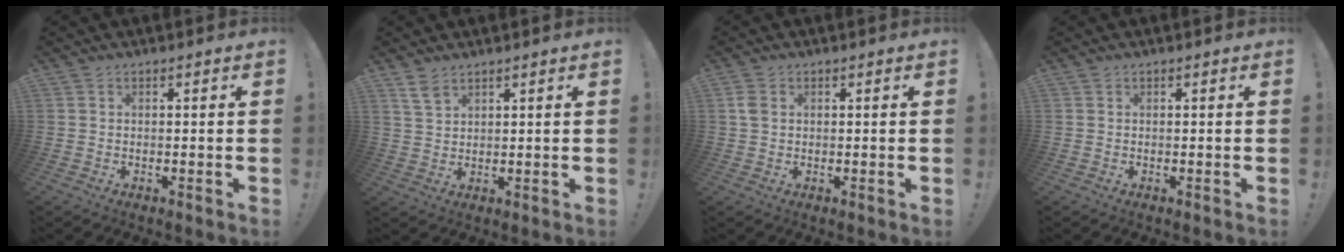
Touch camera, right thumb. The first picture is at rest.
{"total": 4.7, "force": [3.4, 2.3, 2.3], "torque": [-0.038, -0.017, 0.063]}
{"total": 3.1, "force": [0.9, 2.3, 2.0], "torque": [-0.039, 0.007, 0.018]}
{"total": 0.0}